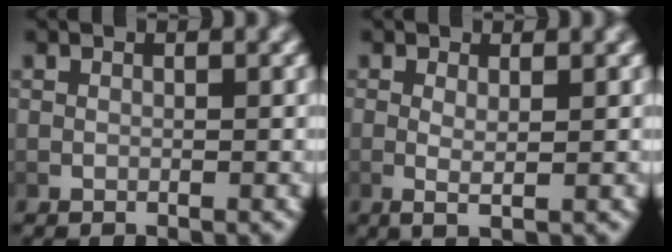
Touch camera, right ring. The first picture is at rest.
{"total": 1.6, "force": [0.1, 0.2, 1.6], "torque": [-0.039, -0.018, 0.011]}